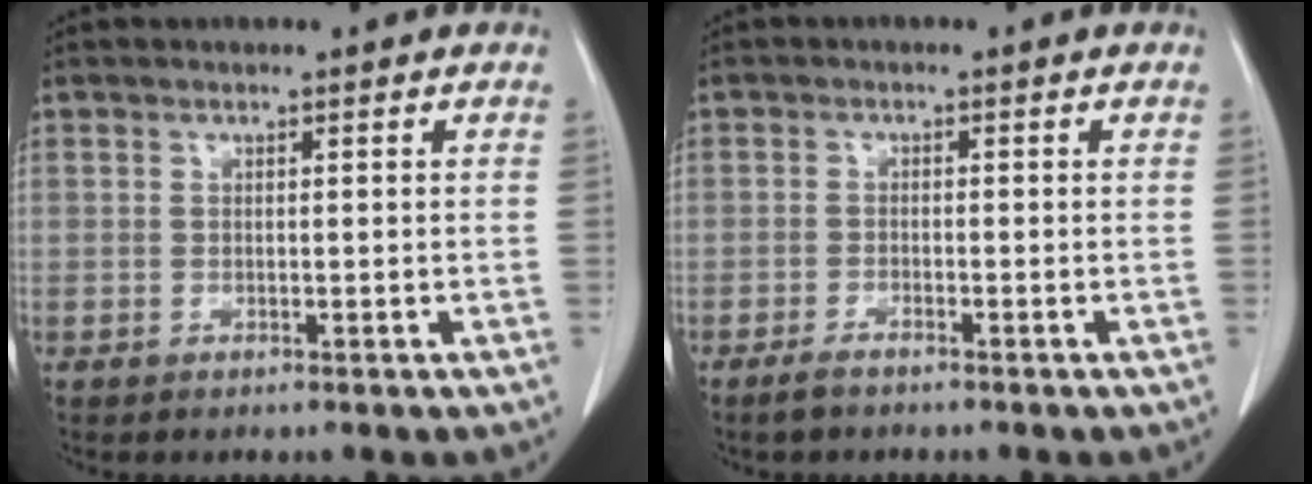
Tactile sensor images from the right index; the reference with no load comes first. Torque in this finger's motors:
{"motor_torque": [0.19, -0.16, 0.08, 0.03]}